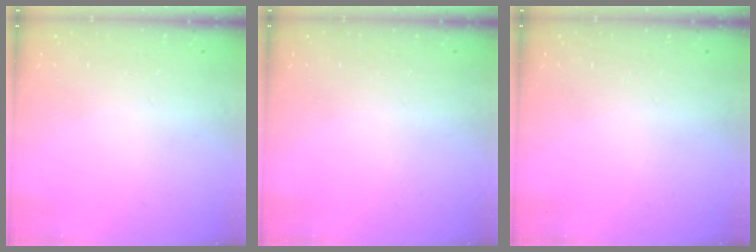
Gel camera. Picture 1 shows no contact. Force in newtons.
{"total": 0.0}
{"total": 0.0}